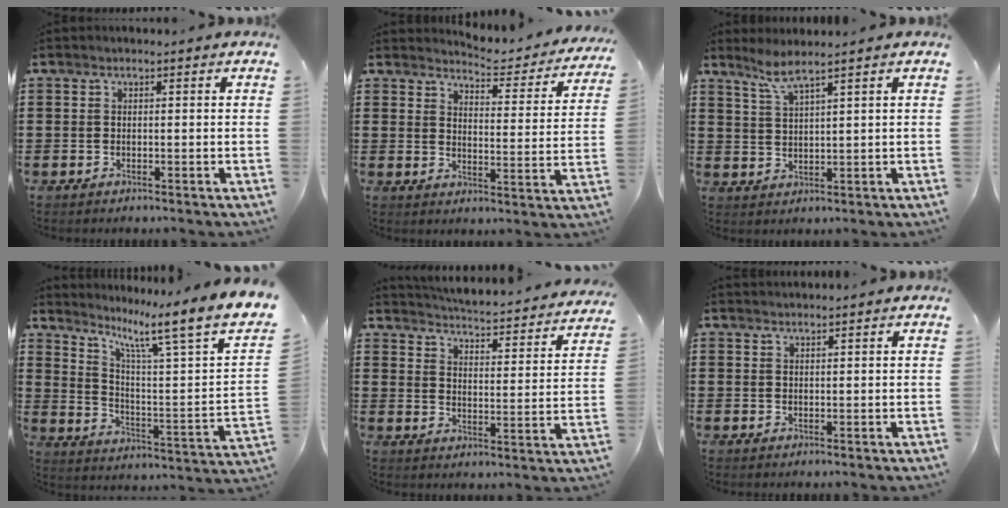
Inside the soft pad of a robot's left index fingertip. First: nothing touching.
{"total": 4.2, "force": [4.1, 0.3, 0.9], "torque": [-0.025, -0.035, 0.062]}
{"total": 3.6, "force": [3.0, -0.3, 2.1], "torque": [-0.049, -0.003, 0.053]}
{"total": 8.8, "force": [5.9, -0.3, 6.5], "torque": [-0.128, -0.057, 0.075]}
{"total": 3.4, "force": [3.4, -0.3, 0.4], "torque": [-0.029, -0.035, 0.049]}
{"total": 1.1, "force": [1.1, -0.1, 0.1], "torque": [-0.004, -0.002, 0.023]}